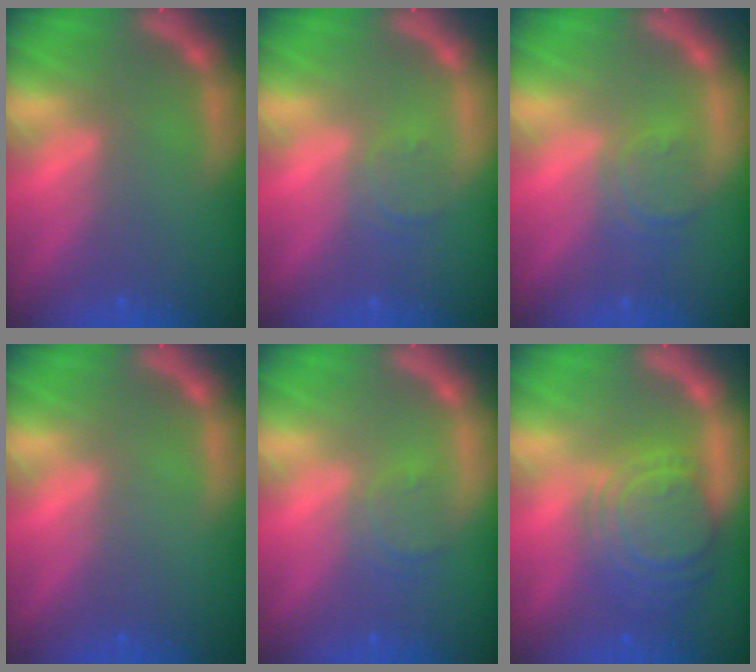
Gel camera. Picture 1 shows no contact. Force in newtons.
{"total": 1.9}
{"total": 3.0}
{"total": 0.0}
{"total": 2.4}
{"total": 8.5}